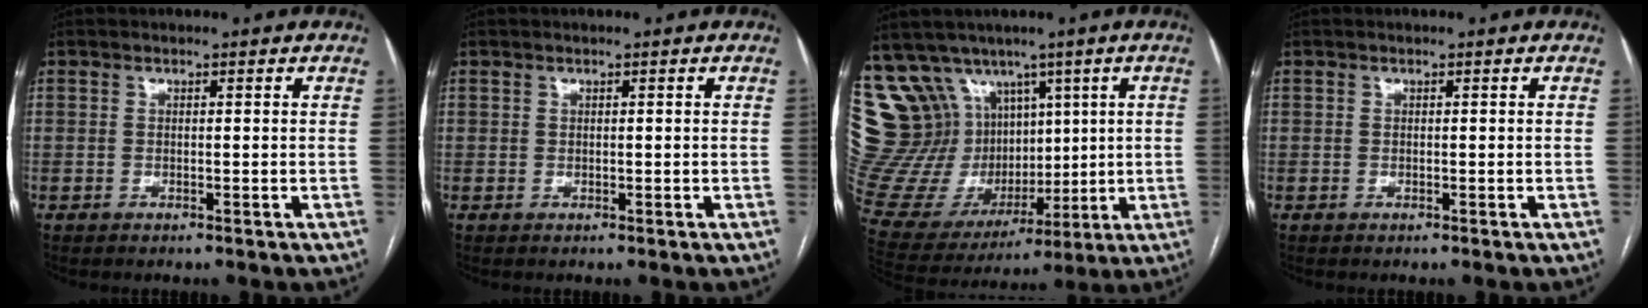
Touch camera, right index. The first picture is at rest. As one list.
[{"total": 0.0}, {"total": 23.5, "force": [11.4, 17.9, 10.1], "torque": [-0.247, 0.073, 0.240]}, {"total": 0.0}]